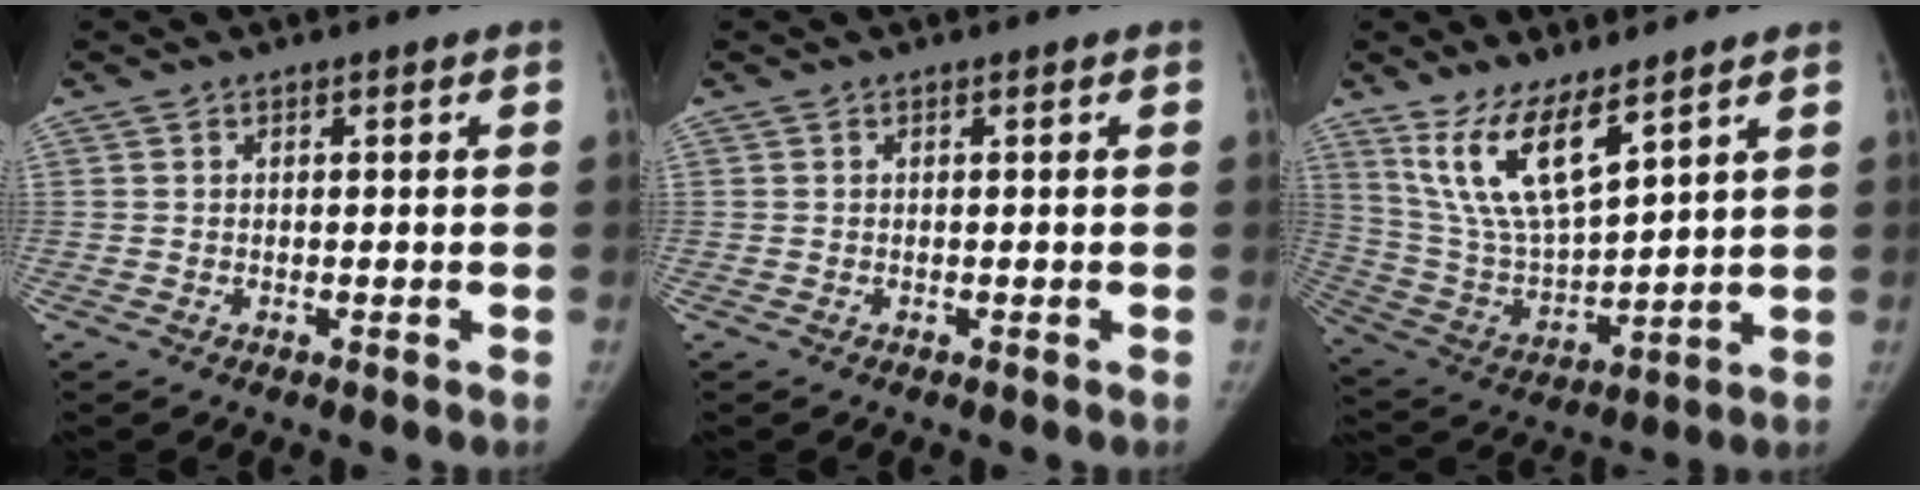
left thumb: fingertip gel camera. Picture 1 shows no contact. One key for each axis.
{"total": 0.0}
{"total": 13.4, "fx": 8.5, "fy": 4.1, "fz": 9.5, "tx": -0.175, "ty": -0.049, "tz": 0.186}